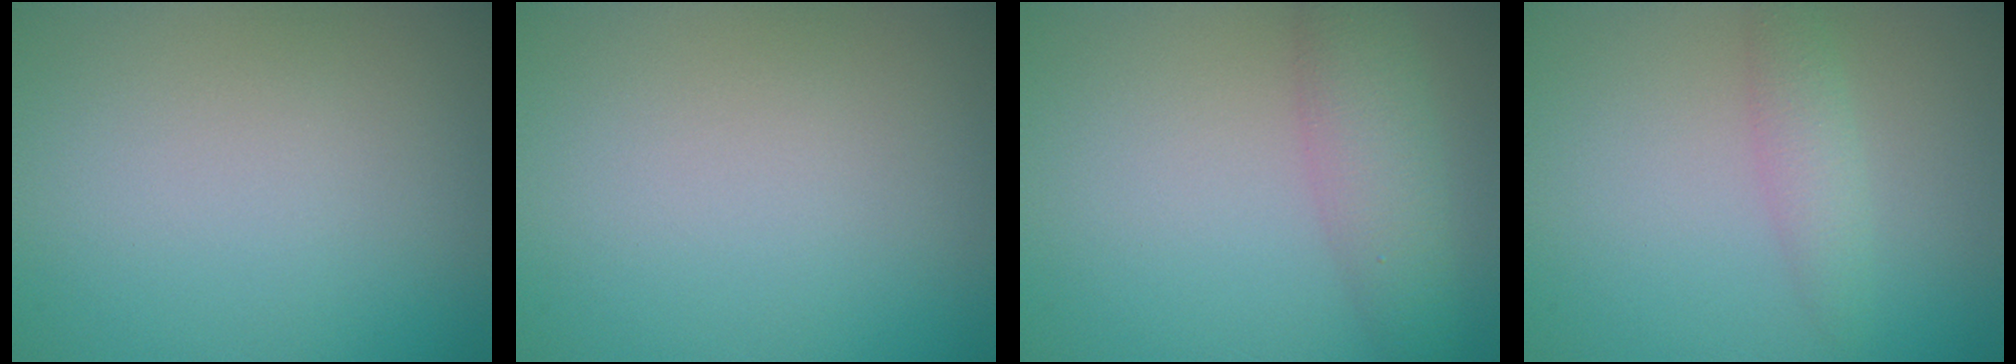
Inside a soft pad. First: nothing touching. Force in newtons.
{"total": 0.0}
{"total": 3.8, "press": 3.8, "slide": 0.1}
{"total": 1.8, "press": 1.8, "slide": 0.1}